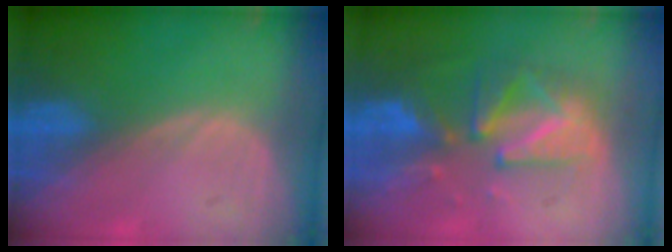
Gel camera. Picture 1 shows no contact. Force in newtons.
{"total": 9.8, "press": 8.6, "slide": 4.7}